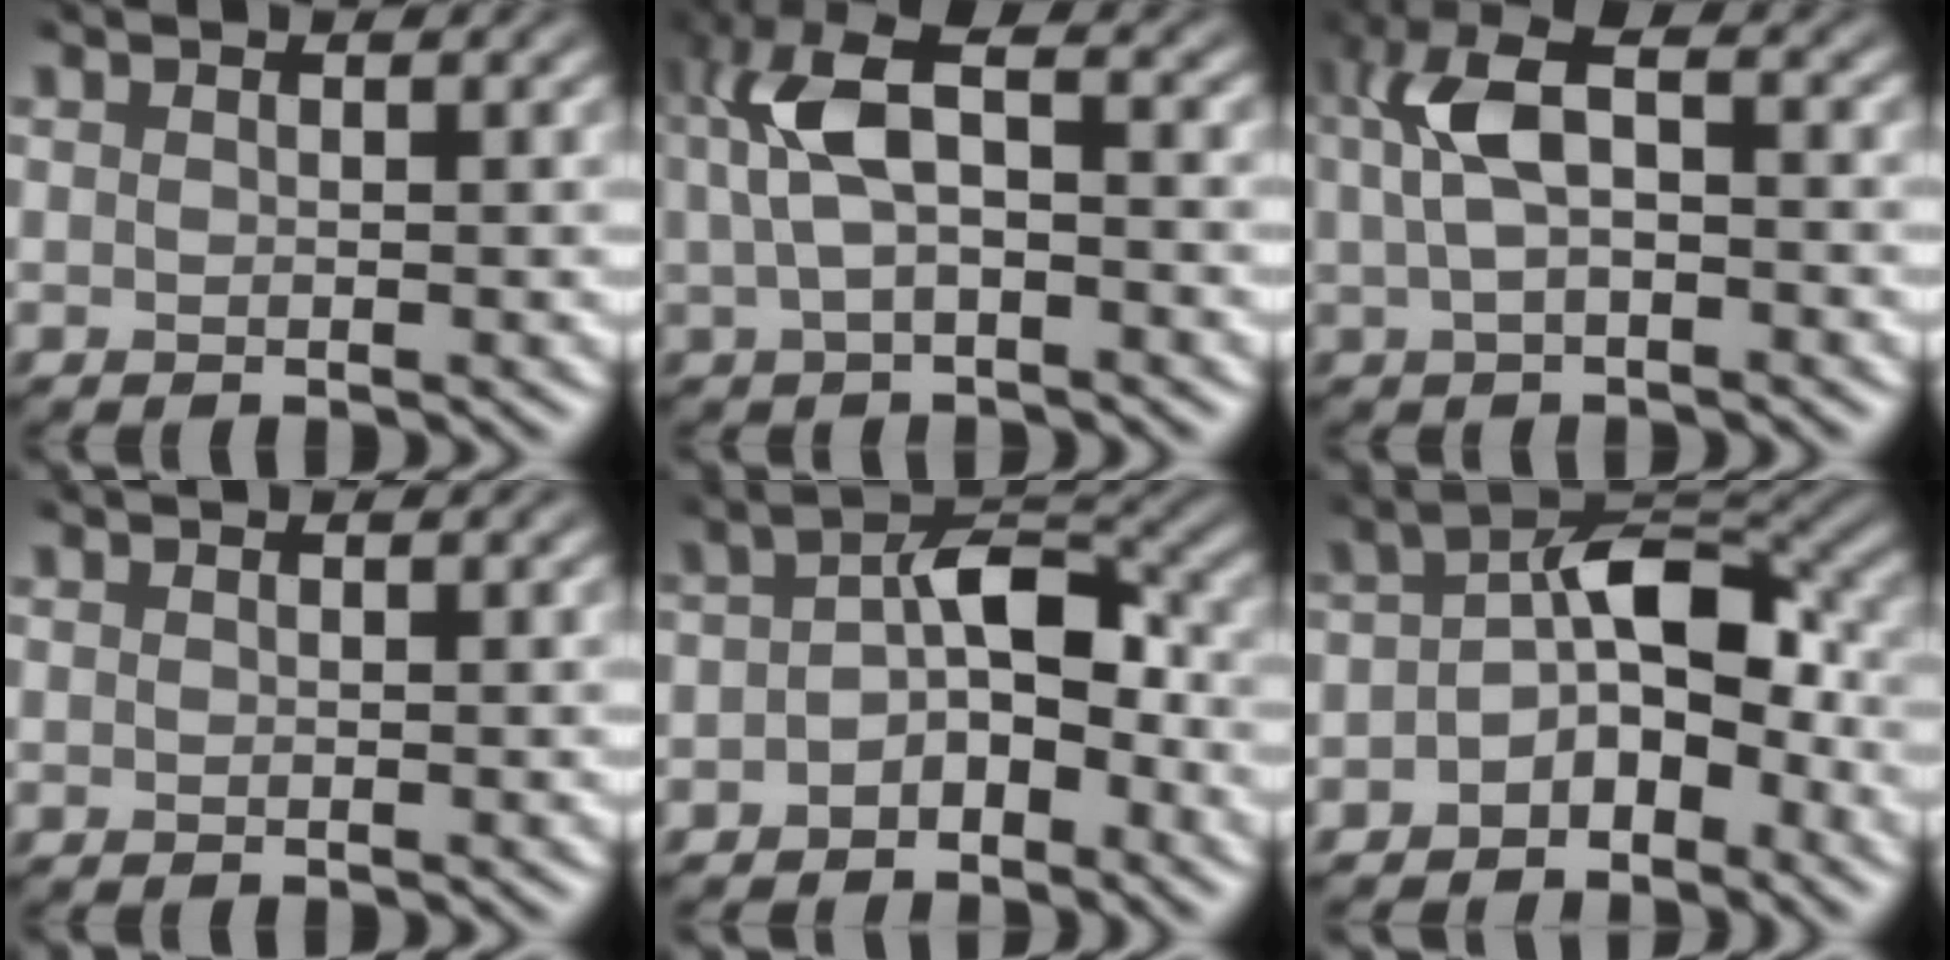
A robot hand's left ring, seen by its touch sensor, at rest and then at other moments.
{"total": 5.4, "force": [-0.1, 2.5, 4.8], "torque": [-0.117, 0.007, 0.002]}
{"total": 4.8, "force": [-0.1, 2.3, 4.2], "torque": [-0.100, 0.007, 0.004]}
{"total": 0.0}
{"total": 4.1, "force": [-2.8, 2.0, 2.4], "torque": [-0.041, 0.005, -0.044]}
{"total": 5.2, "force": [-3.1, 2.7, 3.2], "torque": [-0.046, 0.010, -0.055]}